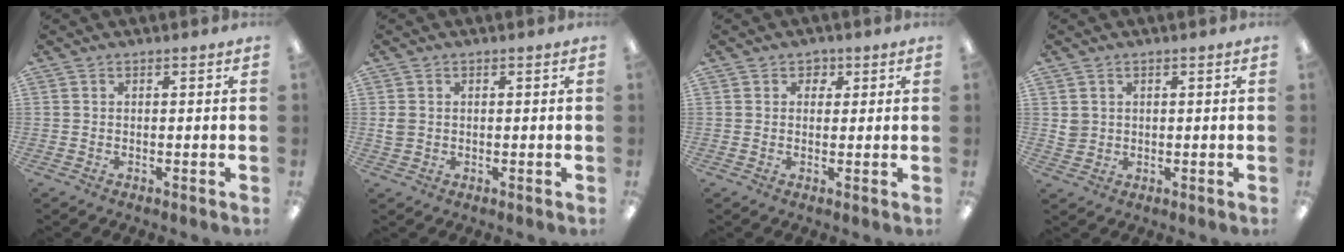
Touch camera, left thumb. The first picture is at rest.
{"total": 2.4, "force": [0.1, 2.1, 1.1], "torque": [-0.013, 0.002, 0.000]}
{"total": 2.5, "force": [1.1, 2.1, 0.7], "torque": [-0.001, 0.001, 0.016]}
{"total": 2.8, "force": [0.8, 2.7, 0.4], "torque": [-0.005, 0.001, 0.014]}